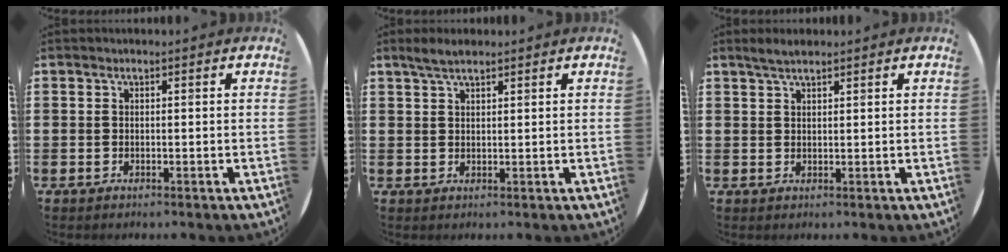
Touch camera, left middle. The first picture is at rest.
{"total": 2.6, "force": [2.1, 0.5, 1.4], "torque": [-0.030, 0.004, 0.038]}
{"total": 2.1, "force": [1.8, 0.4, 1.1], "torque": [-0.024, 0.004, 0.032]}